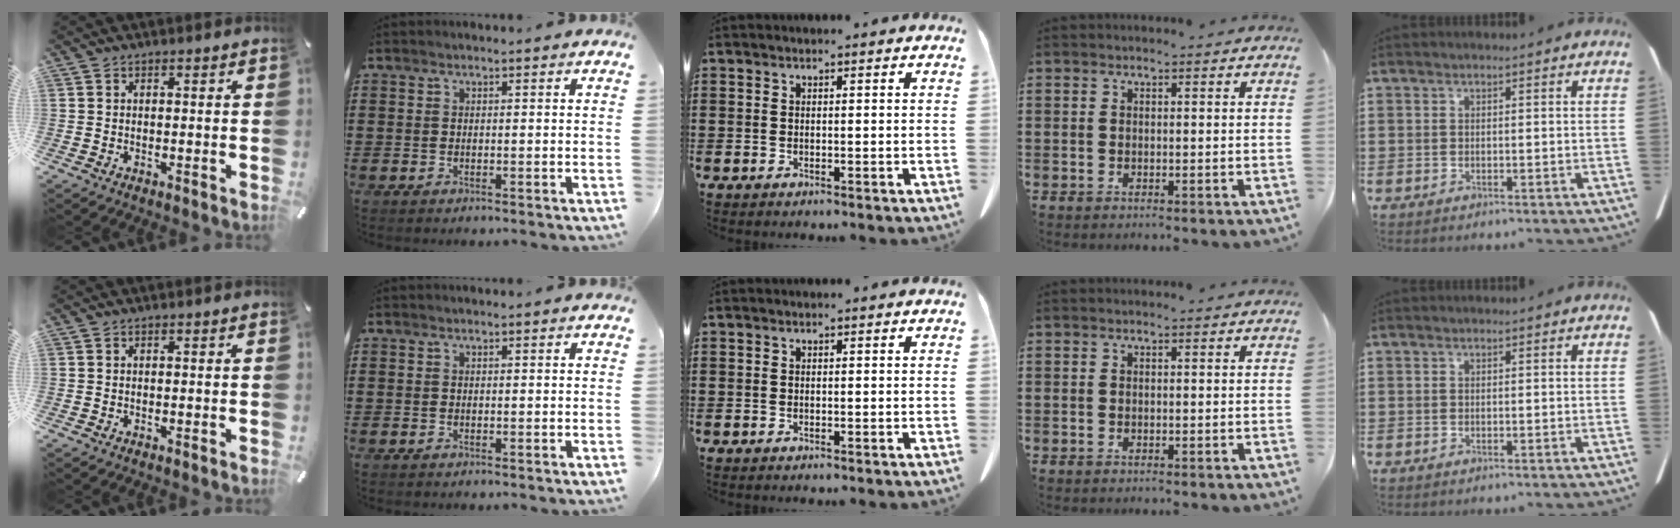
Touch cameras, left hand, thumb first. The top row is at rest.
{}